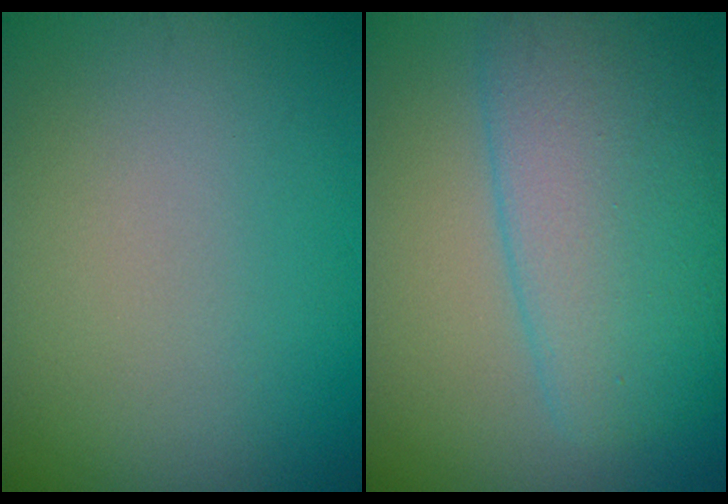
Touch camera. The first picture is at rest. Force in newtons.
{"total": 6.8, "press": 6.8, "slide": 0.1}